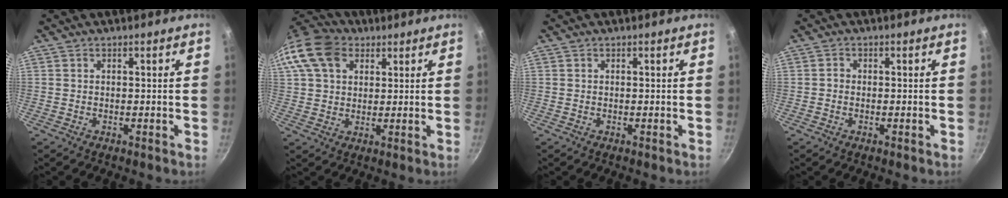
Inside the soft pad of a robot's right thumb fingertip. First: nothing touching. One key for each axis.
{"total": 13.1, "fx": 5.0, "fy": 9.6, "fz": 7.4, "tx": -0.134, "ty": 0.016, "tz": 0.079}
{"total": 0.0}
{"total": 0.9, "fx": -0.3, "fy": 0.8, "fz": 0.2, "tx": -0.002, "ty": 0.003, "tz": -0.009}